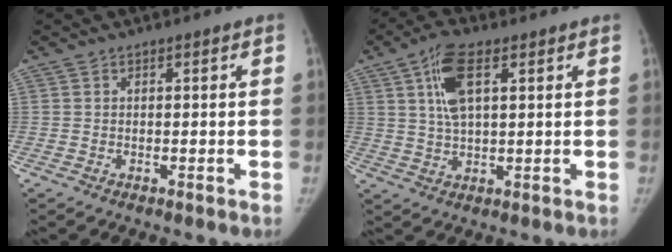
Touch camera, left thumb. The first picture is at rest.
{"total": 8.3, "force": [3.0, 3.5, 6.9], "torque": [-0.133, 0.000, 0.058]}